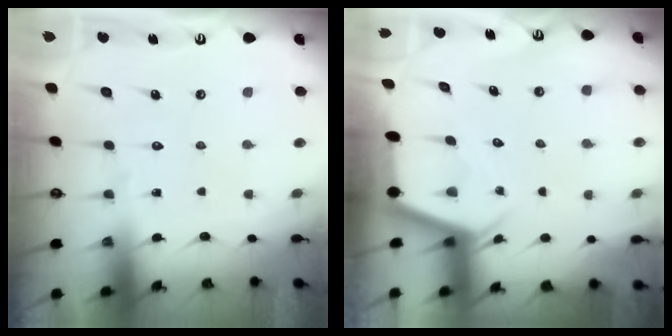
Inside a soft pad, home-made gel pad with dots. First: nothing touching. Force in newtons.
{"total": 2.4, "press": 2.4, "slide": 0.2}